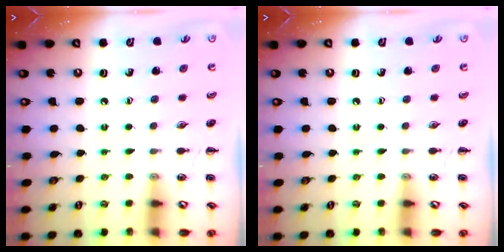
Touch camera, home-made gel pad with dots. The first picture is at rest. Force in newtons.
{"total": 0.0}